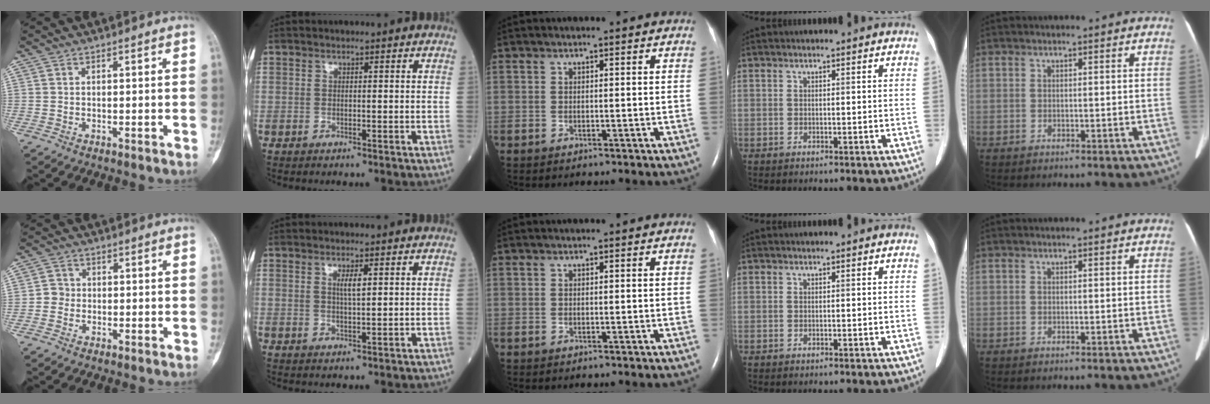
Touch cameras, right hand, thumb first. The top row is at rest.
{"thumb": {"total": 2.4, "force": [-0.5, 2.3, 0.6], "torque": [0.003, 0.009, -0.018]}, "index": {"total": 2.1, "force": [0.8, 0.2, 2.0], "torque": [-0.037, -0.003, 0.013]}}